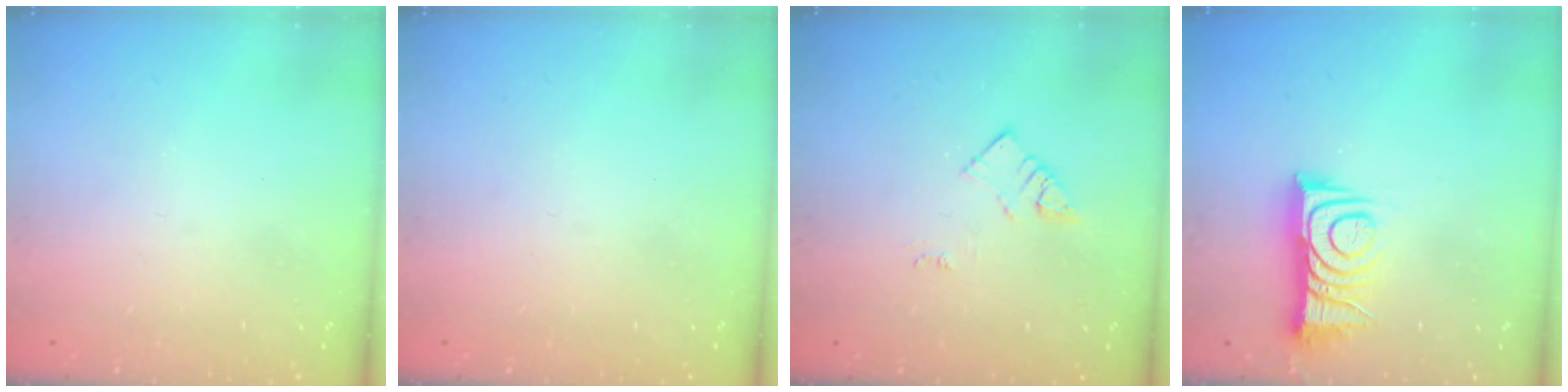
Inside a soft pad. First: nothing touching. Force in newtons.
{"total": 0.0}
{"total": 2.7, "press": 2.6, "slide": 0.4}
{"total": 10.8, "press": 10.8, "slide": 0.3}